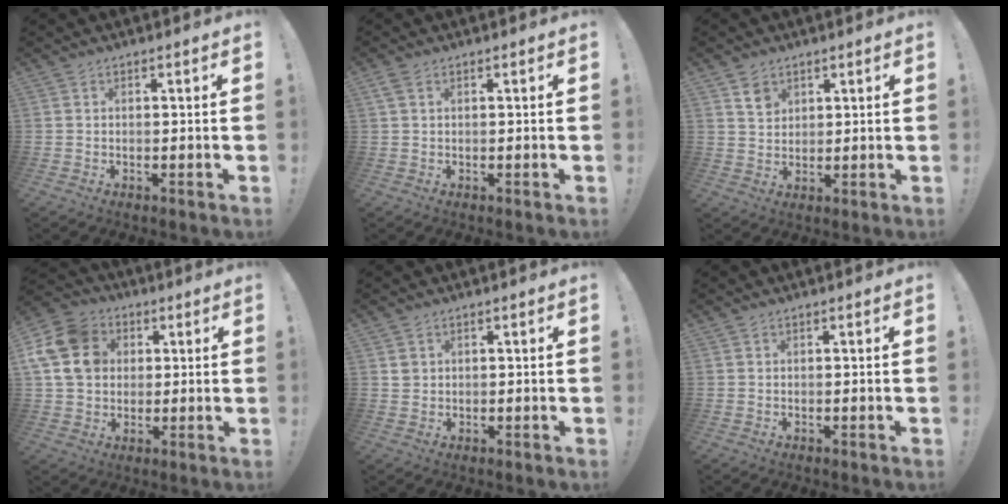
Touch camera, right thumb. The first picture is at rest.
{"total": 1.2, "force": [0.5, 0.5, 1.0], "torque": [-0.020, 0.001, 0.010]}
{"total": 5.2, "force": [3.2, 3.9, 1.3], "torque": [-0.001, -0.020, 0.056]}
{"total": 16.2, "force": [3.8, 13.4, 8.4], "torque": [-0.144, -0.003, 0.080]}
{"total": 2.2, "force": [1.1, 1.9, 0.5], "torque": [0.005, -0.004, 0.019]}
{"total": 0.0}